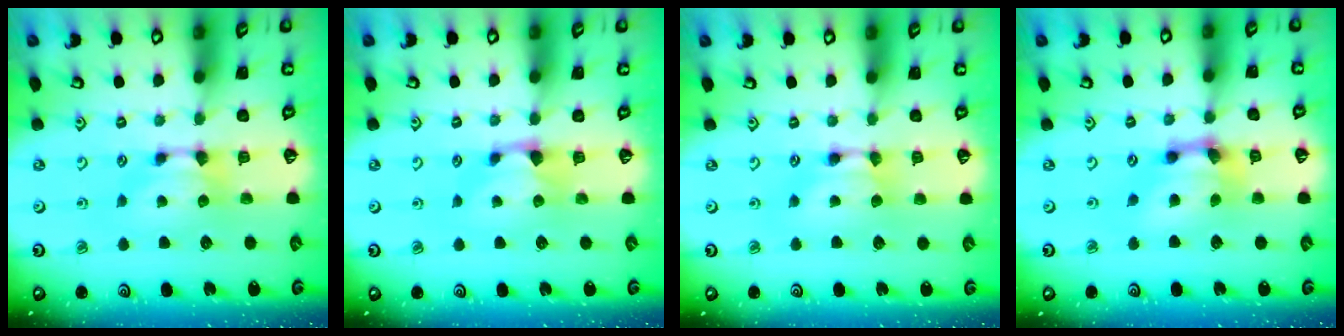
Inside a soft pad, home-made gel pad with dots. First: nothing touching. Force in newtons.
{"total": 0.9, "press": 0.5, "slide": 0.7}
{"total": 1.7, "press": 1.7, "slide": 0.1}
{"total": 5.4, "press": 4.7, "slide": 2.6}